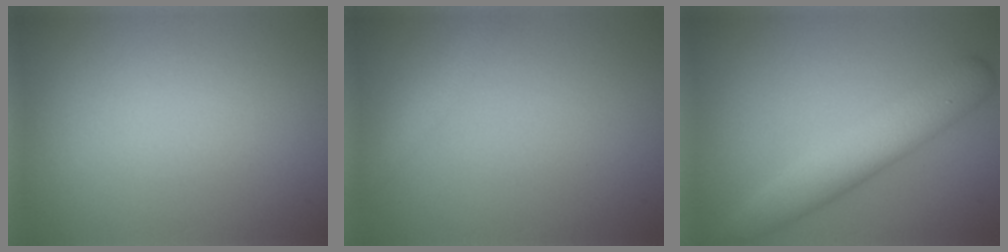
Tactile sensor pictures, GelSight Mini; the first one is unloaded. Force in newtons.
{"total": 1.6, "press": 1.6, "slide": 0.0}
{"total": 5.3, "press": 5.3, "slide": 0.0}